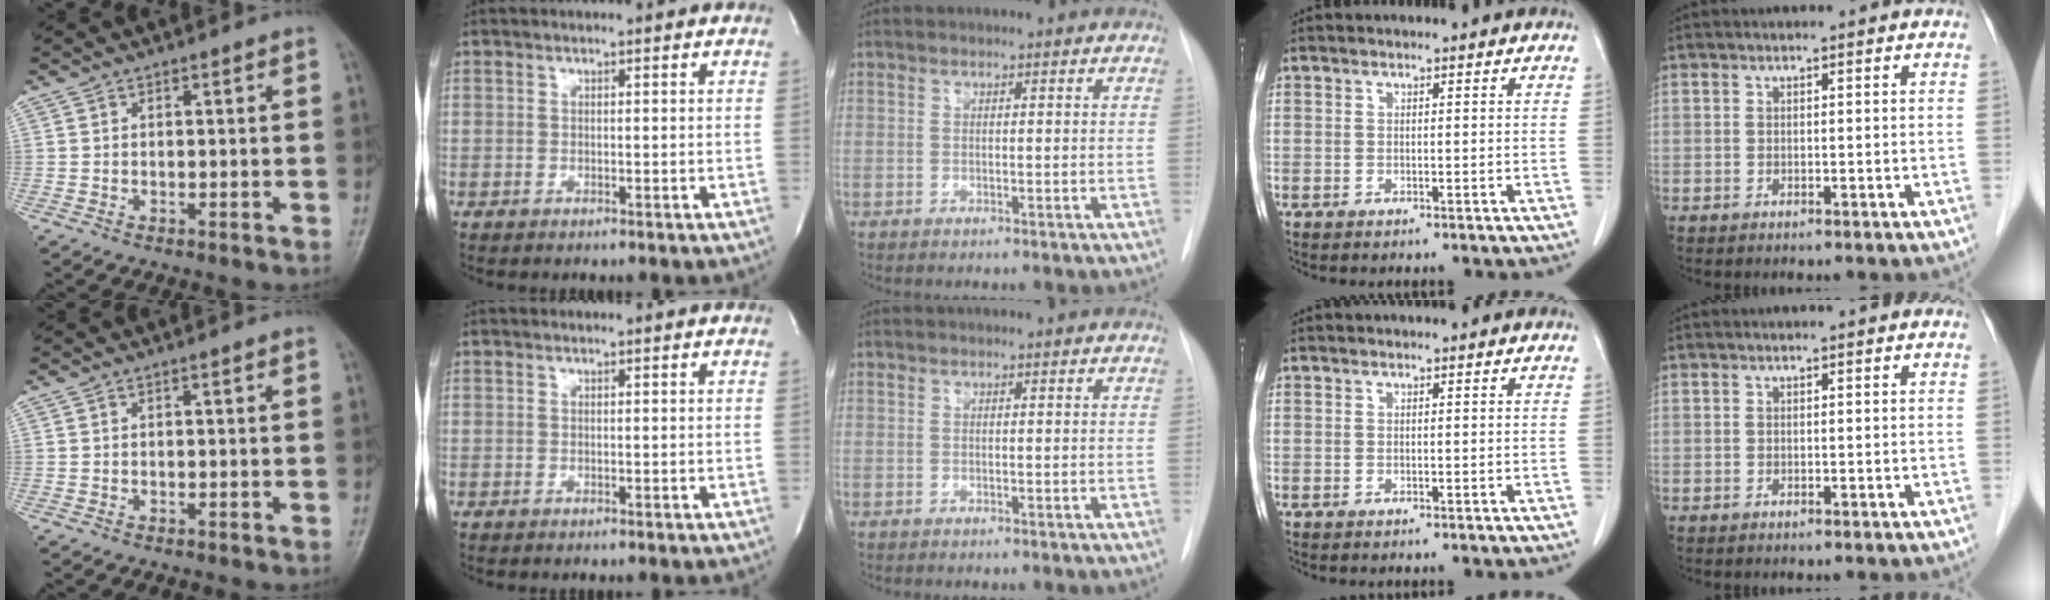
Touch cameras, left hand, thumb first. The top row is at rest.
{}